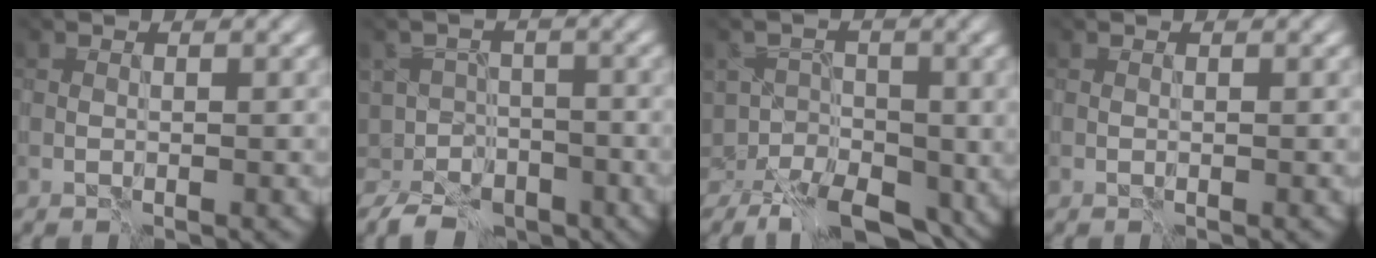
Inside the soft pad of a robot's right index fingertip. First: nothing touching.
{"total": 6.0, "force": [-4.3, 4.1, 0.6], "torque": [0.020, -0.002, -0.063]}
{"total": 7.0, "force": [-4.2, 4.8, 3.1], "torque": [-0.022, -0.005, -0.073]}
{"total": 0.0}